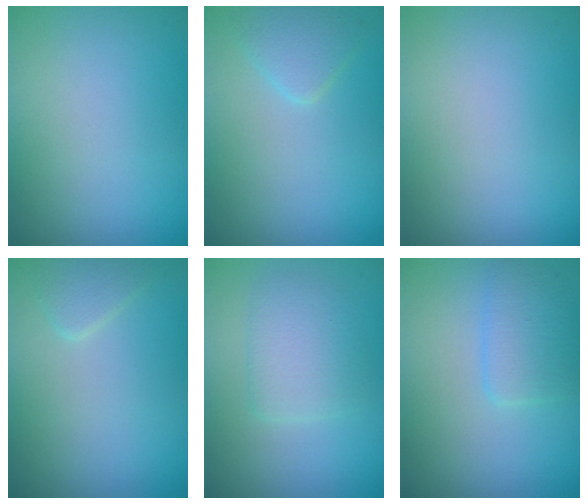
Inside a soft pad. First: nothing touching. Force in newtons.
{"total": 1.7, "press": 1.7, "slide": 0.1}
{"total": 0.0}
{"total": 1.3, "press": 1.3, "slide": 0.1}
{"total": 2.6, "press": 2.6, "slide": 0.2}
{"total": 2.5, "press": 2.5, "slide": 0.1}